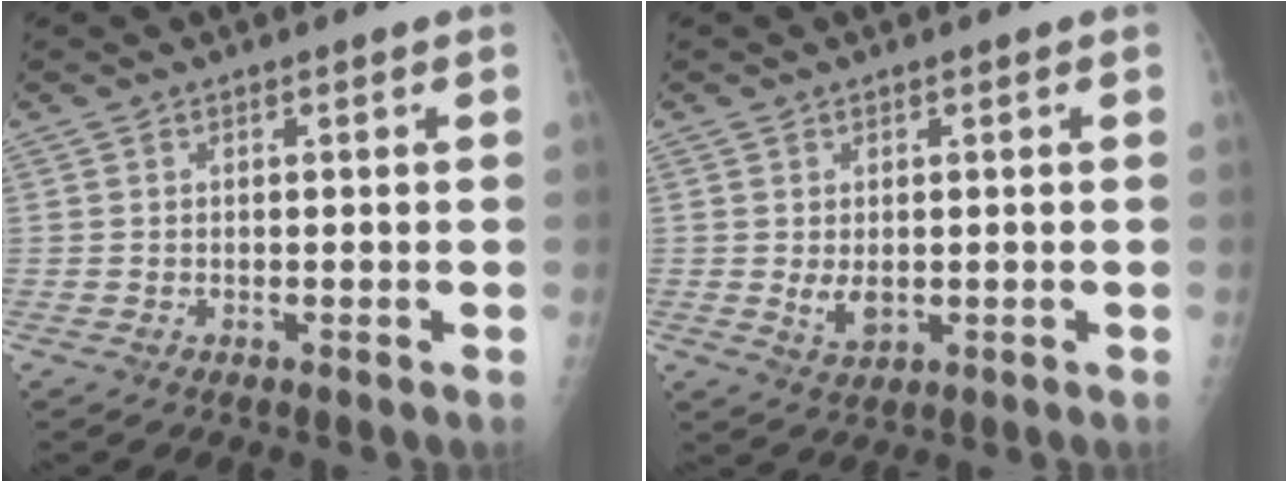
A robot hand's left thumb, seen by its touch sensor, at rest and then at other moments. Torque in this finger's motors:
{"motor_torque": [0.01, 0.00, 0.30, -0.12, 0.00]}